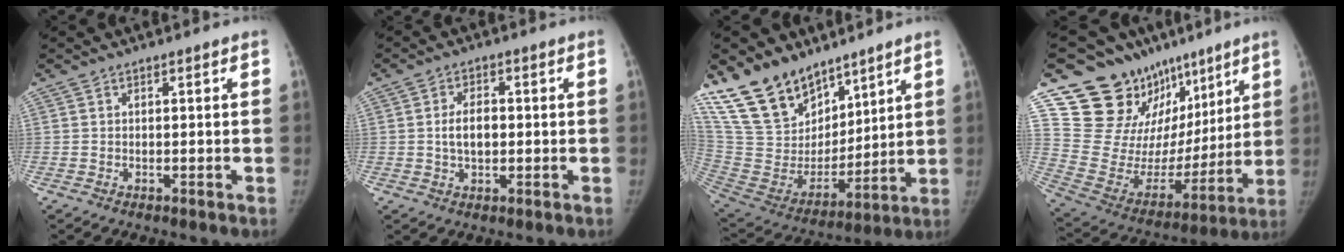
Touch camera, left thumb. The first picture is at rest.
{"total": 4.7, "force": [0.0, 2.8, 3.7], "torque": [-0.063, 0.007, -0.001]}
{"total": 20.1, "force": [14.8, 11.0, 8.1], "torque": [-0.107, -0.064, 0.290]}
{"total": 23.8, "force": [15.7, 15.0, 9.8], "torque": [-0.107, -0.050, 0.263]}